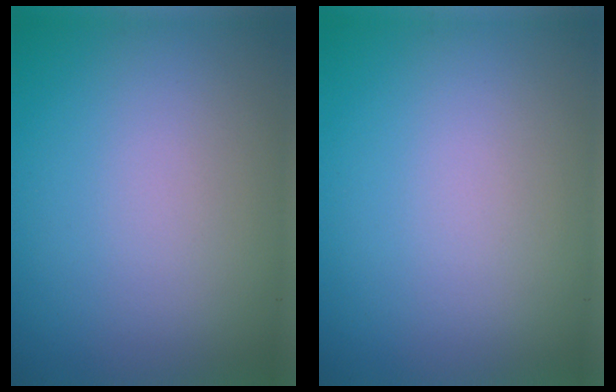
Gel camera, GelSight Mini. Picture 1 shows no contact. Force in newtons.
{"total": 0.0}